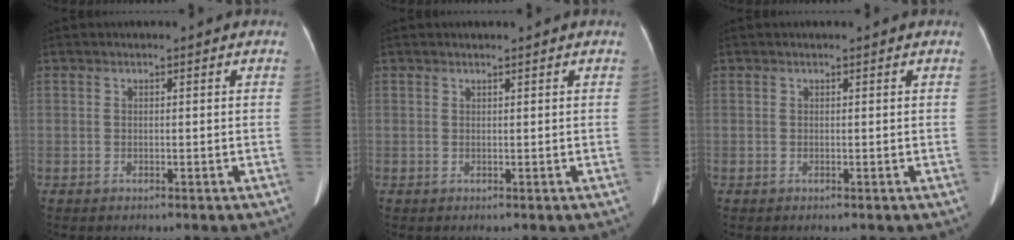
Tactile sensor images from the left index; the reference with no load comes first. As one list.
[{"total": 0.0}, {"total": 0.0}]